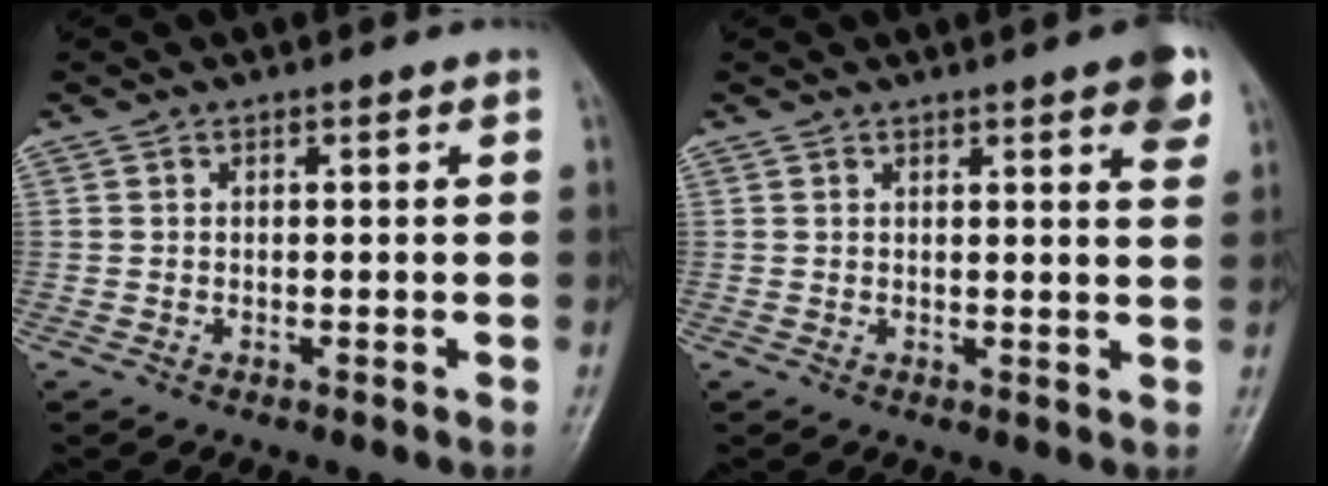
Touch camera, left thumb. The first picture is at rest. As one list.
[{"total": 6.0, "force": [3.2, 1.2, 4.9], "torque": [-0.047, -0.009, 0.036]}]